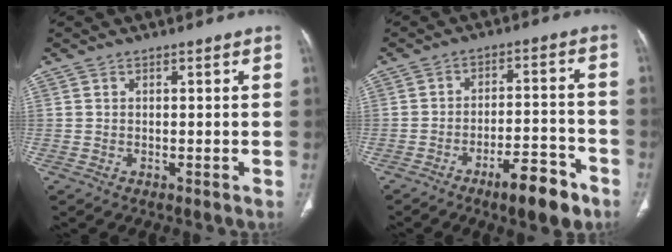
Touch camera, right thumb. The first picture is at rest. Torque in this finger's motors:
{"motor_torque": [1.64, 1.73, 0.66, -0.78, 0.29]}